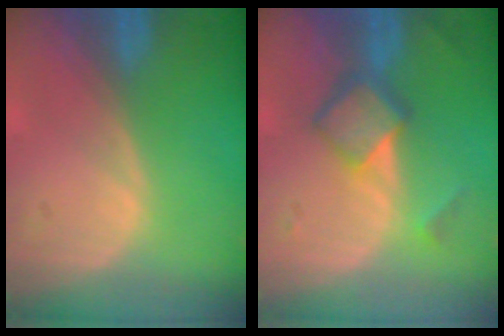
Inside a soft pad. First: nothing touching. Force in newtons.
{"total": 6.0, "press": 5.1, "slide": 3.1}